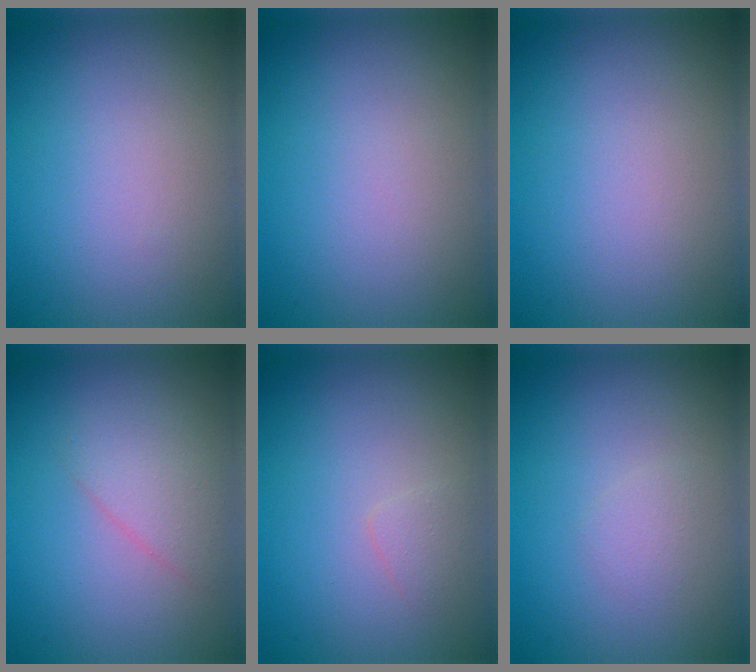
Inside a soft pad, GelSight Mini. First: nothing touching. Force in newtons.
{"total": 0.0}
{"total": 0.0}
{"total": 2.3, "press": 2.3, "slide": 0.2}
{"total": 0.9, "press": 0.9, "slide": 0.1}
{"total": 0.9, "press": 0.9, "slide": 0.0}